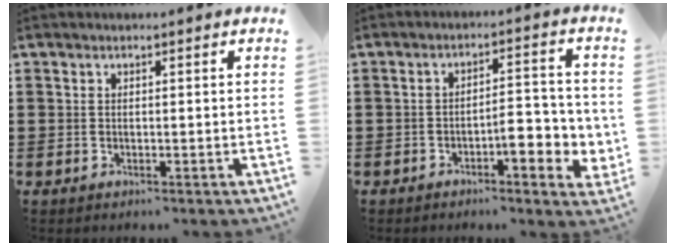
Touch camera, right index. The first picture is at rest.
{"total": 5.6, "force": [-2.0, 1.8, 4.9], "torque": [-0.066, -0.001, -0.041]}